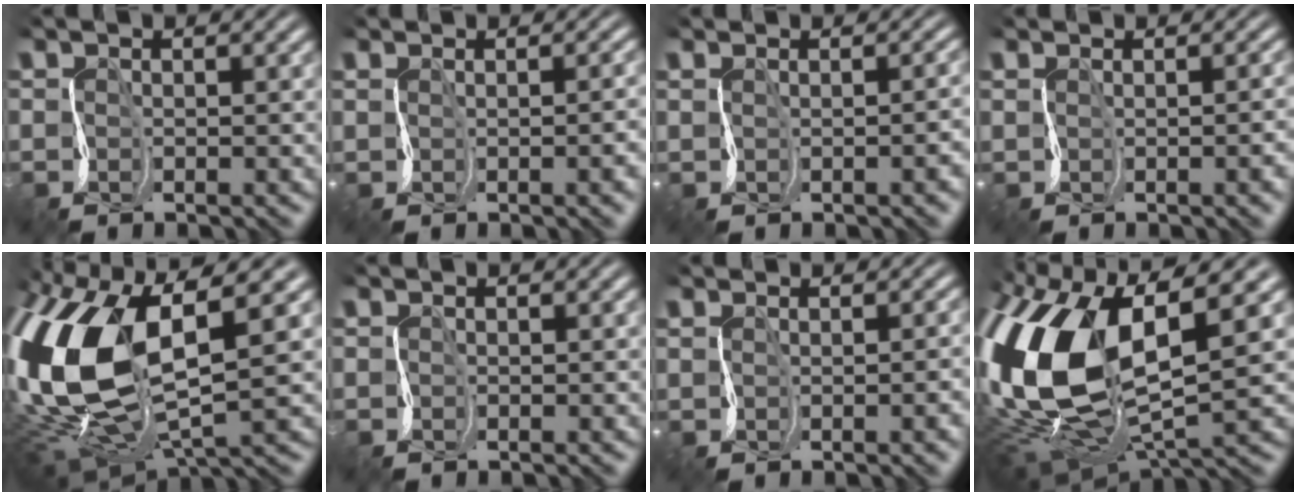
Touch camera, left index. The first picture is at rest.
{"total": 4.9, "force": [-0.5, 2.4, 4.3], "torque": [-0.011, 0.012, -0.003]}
{"total": 3.8, "force": [-0.3, 1.9, 3.2], "torque": [-0.005, 0.014, 0.004]}
{"total": 4.4, "force": [-0.5, 2.2, 3.8], "torque": [-0.011, 0.012, -0.003]}
{"total": 11.3, "force": [1.9, 5.6, 9.6], "torque": [-0.242, -0.011, 0.044]}
{"total": 0.0}
{"total": 4.4, "force": [-0.3, 2.2, 3.8], "torque": [-0.011, 0.012, 0.000]}
{"total": 12.7, "force": [2.4, 6.4, 10.8], "torque": [-0.259, -0.006, 0.051]}